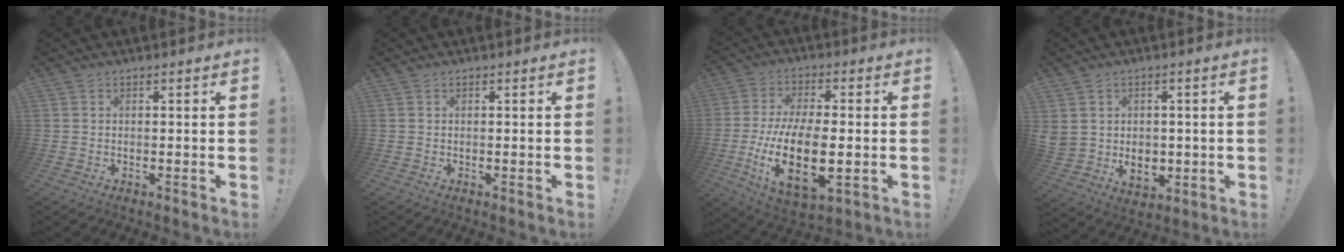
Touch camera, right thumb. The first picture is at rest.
{"total": 0.0}
{"total": 19.4, "force": [-3.4, 8.8, 16.9], "torque": [-0.314, -0.004, -0.049]}
{"total": 7.0, "force": [1.2, 6.1, 3.1], "torque": [-0.050, -0.010, 0.032]}